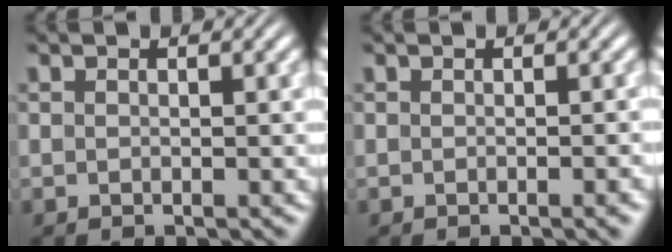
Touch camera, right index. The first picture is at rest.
{"total": 0.6, "force": [-0.4, -0.1, 0.4], "torque": [-0.003, 0.006, -0.009]}